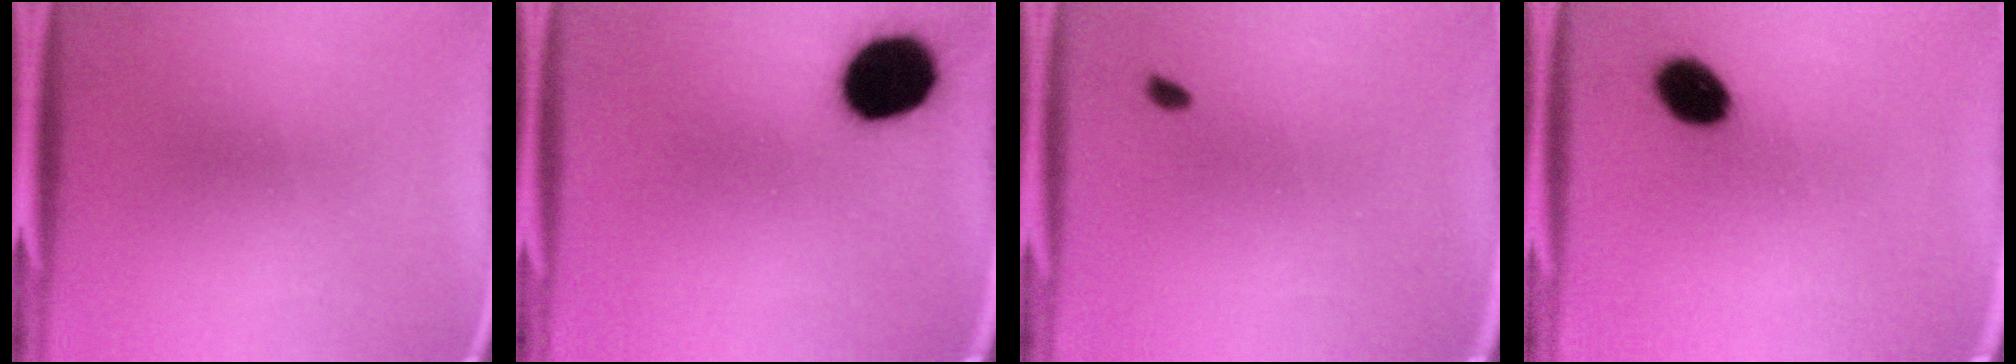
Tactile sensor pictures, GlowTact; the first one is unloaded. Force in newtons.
{"total": 16.5}
{"total": 0.9}
{"total": 7.7}